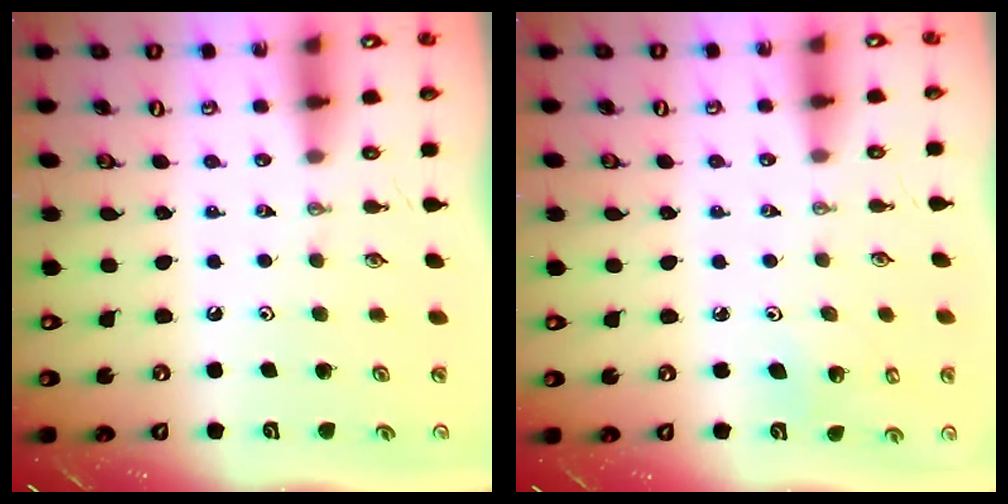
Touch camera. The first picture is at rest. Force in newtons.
{"total": 4.3, "press": 4.2, "slide": 1.0}